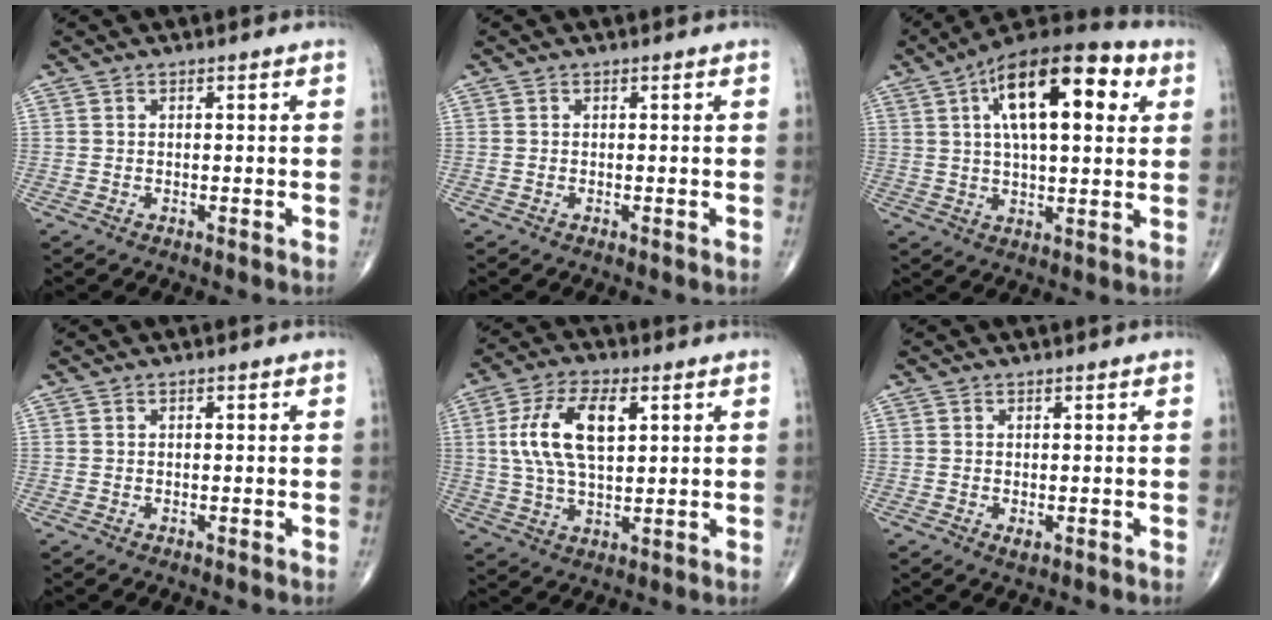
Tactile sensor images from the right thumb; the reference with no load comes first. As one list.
[{"total": 0.0}, {"total": 20.7, "force": [6.9, 8.8, 17.4], "torque": [-0.260, 0.011, 0.104]}, {"total": 0.0}, {"total": 12.8, "force": [3.2, 6.2, 10.7], "torque": [-0.208, 0.001, 0.062]}, {"total": 1.0, "force": [-0.2, 0.5, 0.9], "torque": [-0.015, -0.004, -0.002]}]